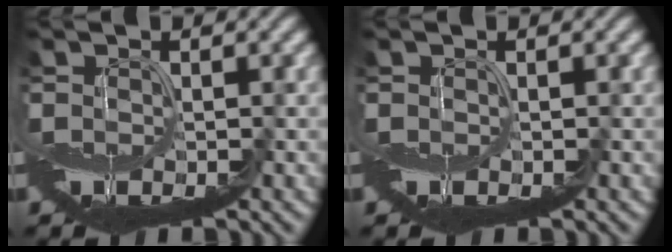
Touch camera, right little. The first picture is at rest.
{"total": 0.0}